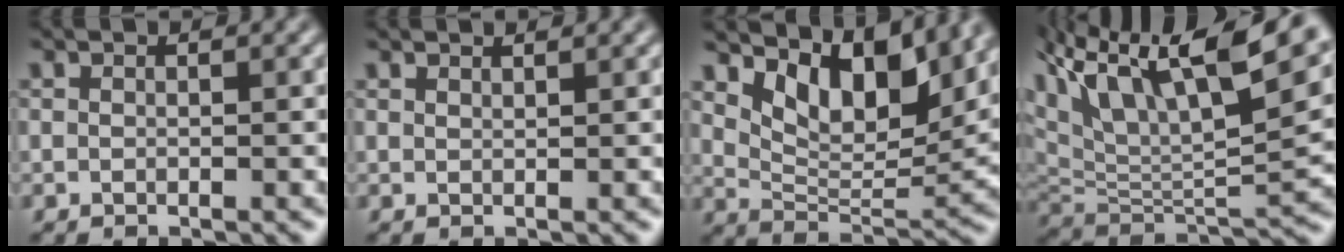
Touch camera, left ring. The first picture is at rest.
{"total": 1.1, "force": [1.0, 0.2, 0.3], "torque": [-0.003, 0.006, 0.008]}
{"total": 9.3, "force": [5.4, 4.2, 6.3], "torque": [-0.106, 0.009, 0.098]}
{"total": 15.0, "force": [8.4, 5.4, 11.2], "torque": [-0.217, 0.054, 0.143]}